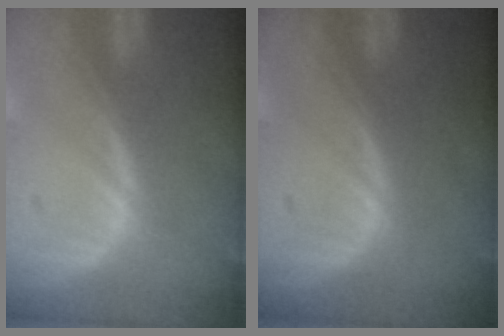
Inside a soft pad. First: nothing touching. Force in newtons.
{"total": 0.0}